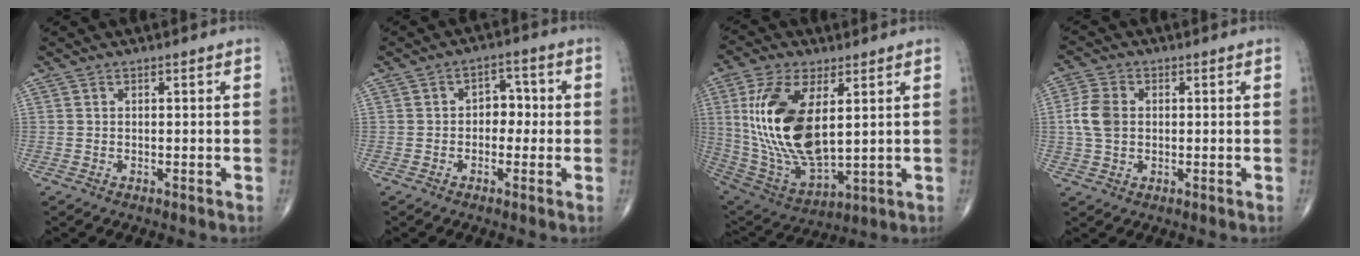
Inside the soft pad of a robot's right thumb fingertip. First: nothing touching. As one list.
[{"total": 4.7, "force": [-0.3, 3.5, 3.2], "torque": [-0.016, 0.017, -0.013]}, {"total": 20.6, "force": [4.0, 10.0, 17.6], "torque": [-0.350, -0.025, 0.088]}, {"total": 6.0, "force": [0.3, 4.3, 4.1], "torque": [-0.088, 0.007, 0.002]}]